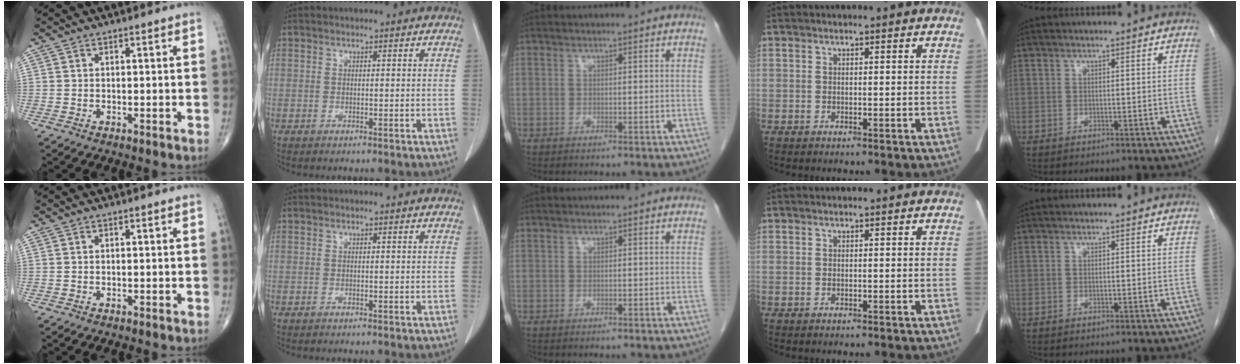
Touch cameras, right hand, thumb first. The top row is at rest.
{}